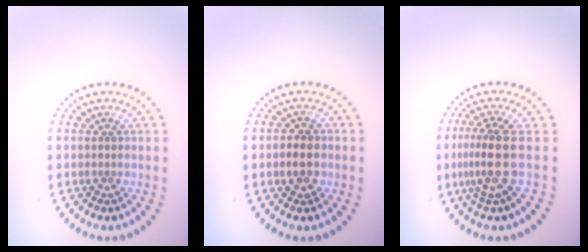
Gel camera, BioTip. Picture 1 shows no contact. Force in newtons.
{"total": 2.1, "press": 2.1, "slide": 0.4}
{"total": 3.6, "press": 2.6, "slide": 2.5}